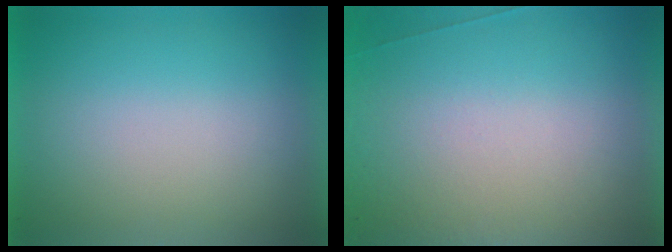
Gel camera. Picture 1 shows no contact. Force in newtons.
{"total": 5.7}